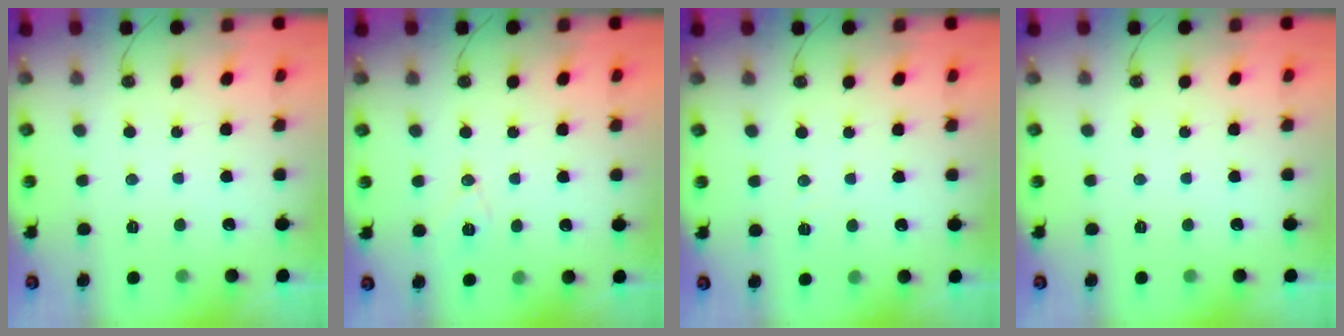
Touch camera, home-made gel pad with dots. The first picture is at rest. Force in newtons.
{"total": 7.9, "press": 7.0, "slide": 3.7}
{"total": 3.3, "press": 2.7, "slide": 1.9}
{"total": 0.0}